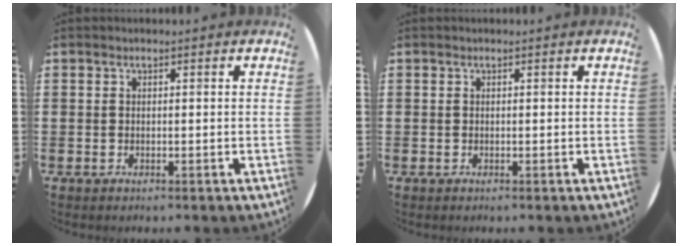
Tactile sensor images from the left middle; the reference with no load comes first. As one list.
[{"total": 0.0}]